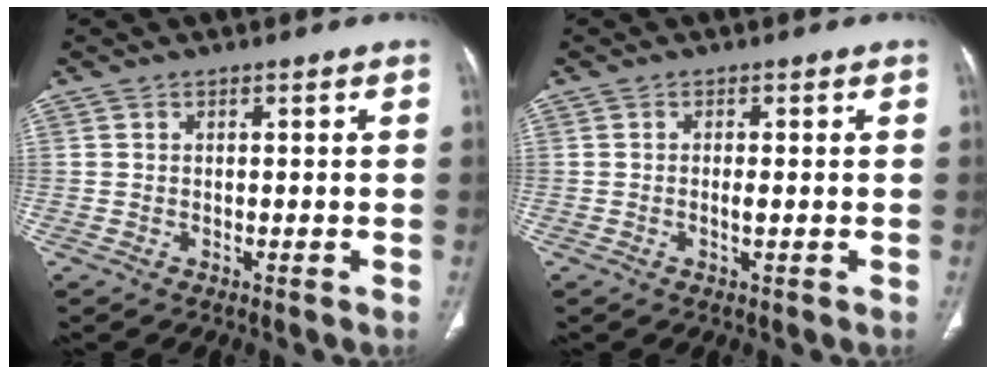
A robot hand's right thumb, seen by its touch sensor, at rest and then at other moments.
{"total": 1.3, "force": [-0.2, 0.2, 1.3], "torque": [-0.028, -0.003, -0.003]}